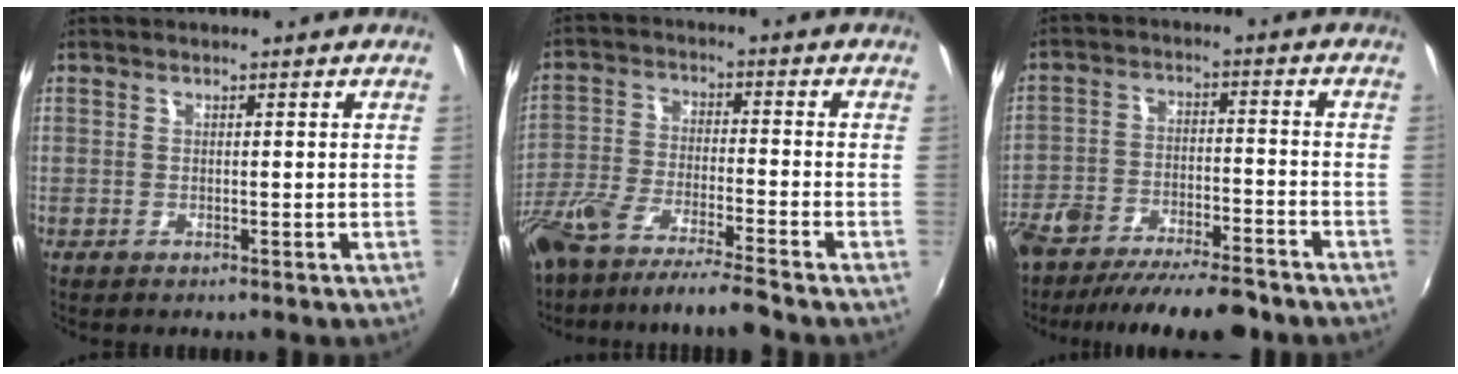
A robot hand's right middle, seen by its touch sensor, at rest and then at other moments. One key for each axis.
{"total": 11.8, "fx": -9.9, "fy": 0.6, "fz": 6.4, "tx": -0.143, "ty": -0.025, "tz": -0.182}
{"total": 16.8, "fx": -13.6, "fy": 4.8, "fz": 8.6, "tx": -0.183, "ty": -0.027, "tz": -0.216}